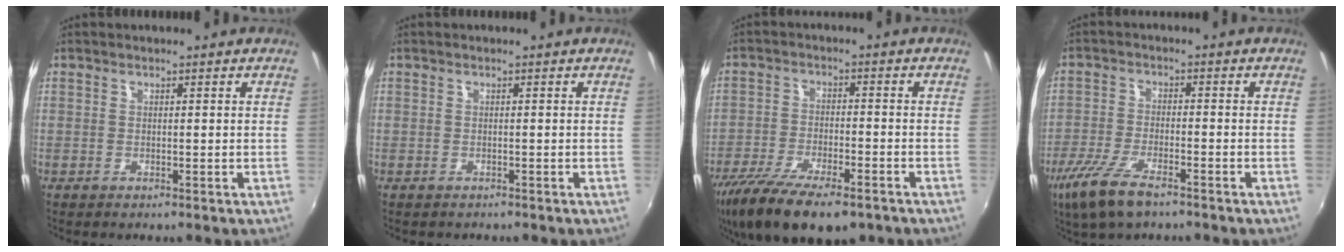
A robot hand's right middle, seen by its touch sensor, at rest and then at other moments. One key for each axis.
{"total": 0.7, "fx": -0.5, "fy": 0.4, "fz": -0.1, "tx": -0.001, "ty": -0.002, "tz": -0.007}
{"total": 17.3, "fx": -12.2, "fy": 5.9, "fz": 10.8, "tx": -0.223, "ty": -0.052, "tz": -0.207}
{"total": 9.4, "fx": -6.4, "fy": 2.7, "fz": 6.3, "tx": -0.153, "ty": -0.025, "tz": -0.126}